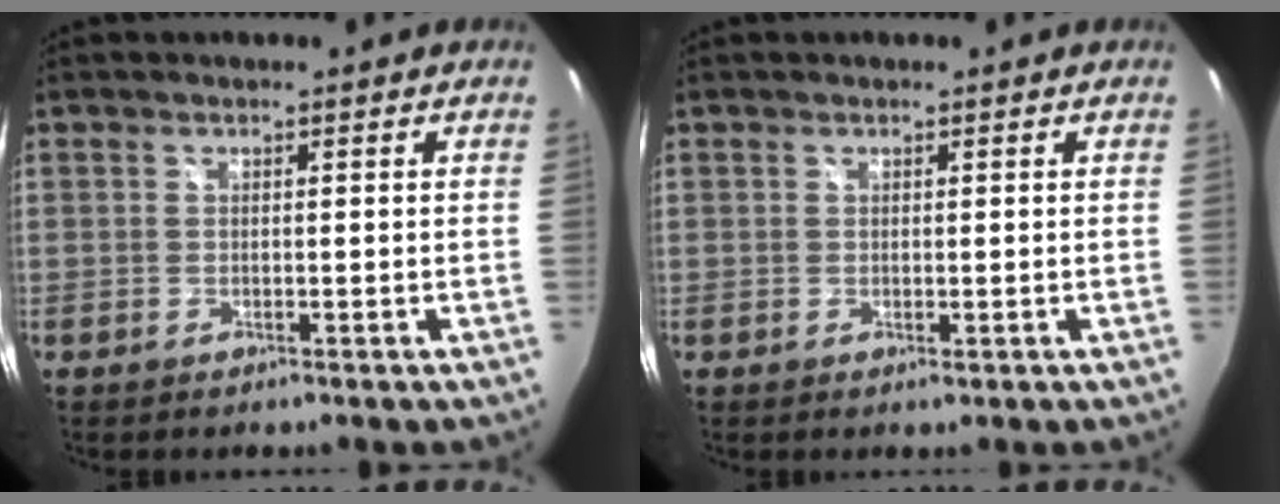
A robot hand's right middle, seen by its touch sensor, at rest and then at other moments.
{"total": 0.0}